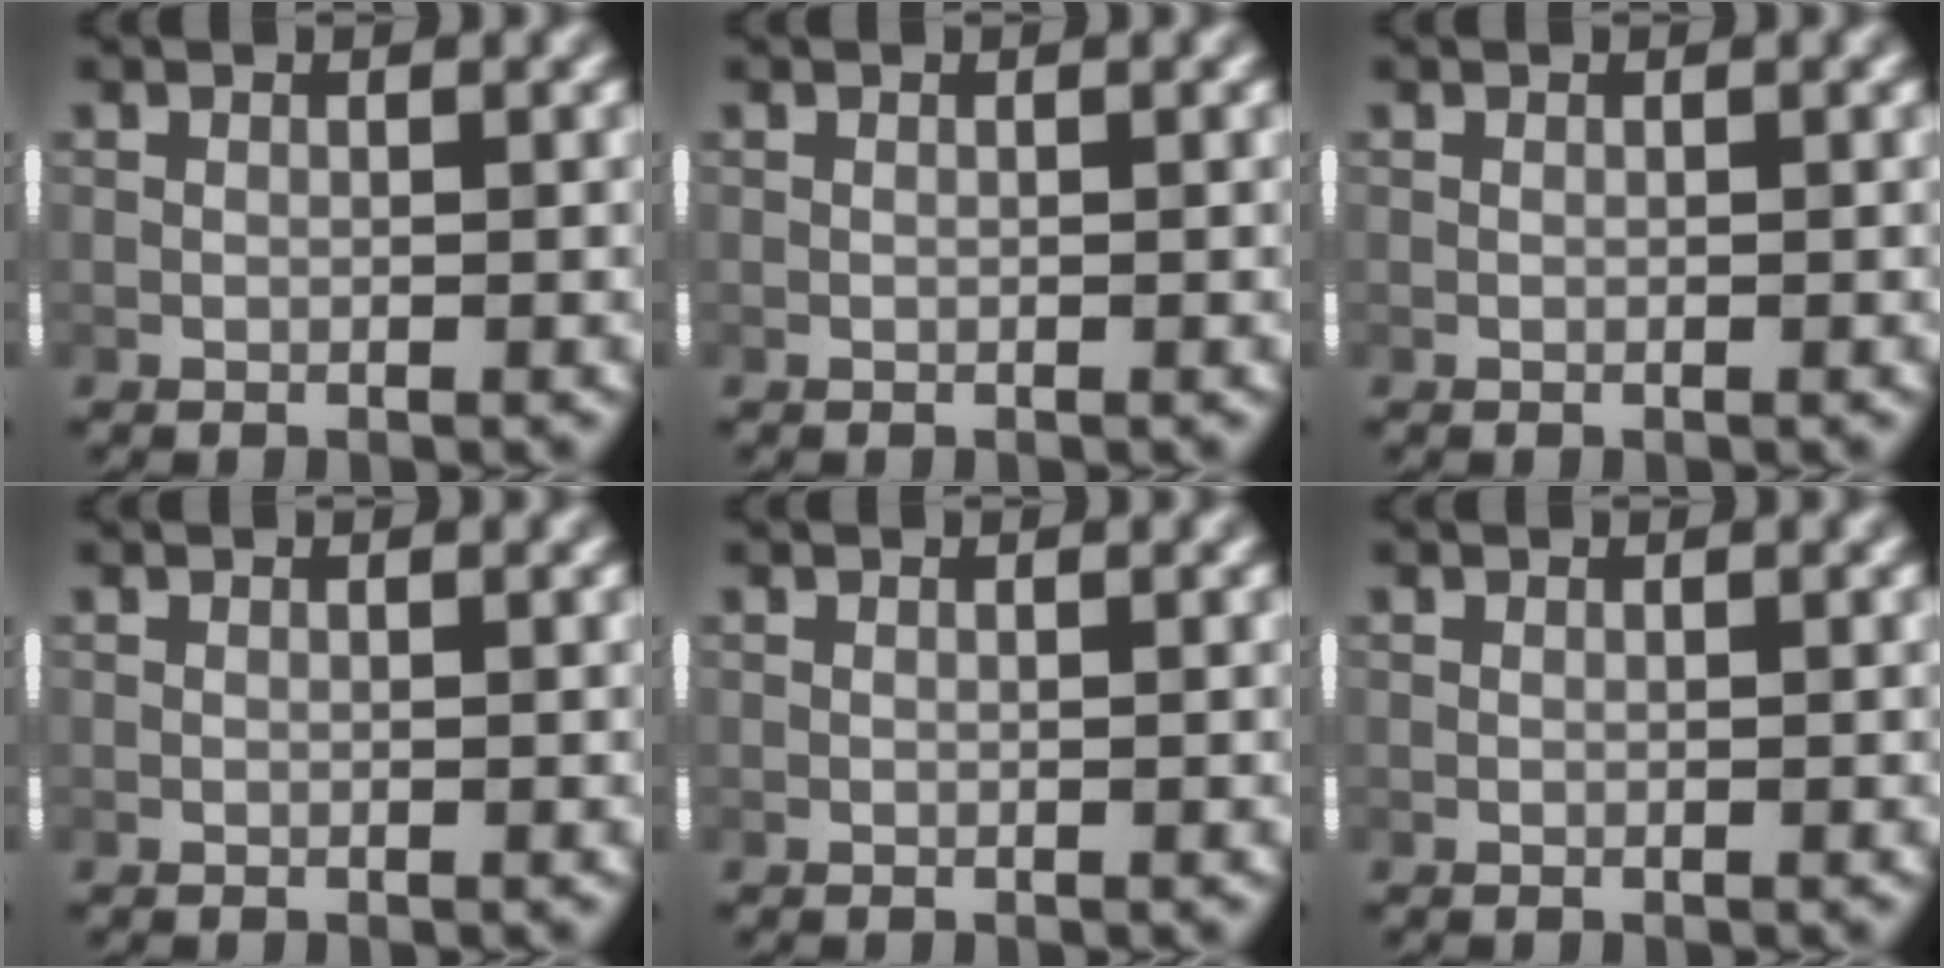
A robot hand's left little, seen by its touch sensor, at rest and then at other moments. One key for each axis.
{"total": 0.0}
{"total": 0.0}
{"total": 0.0}
{"total": 0.0}
{"total": 0.0}